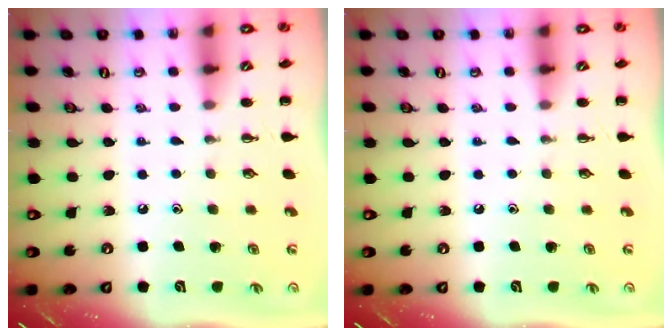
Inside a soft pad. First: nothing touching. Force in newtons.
{"total": 0.0}